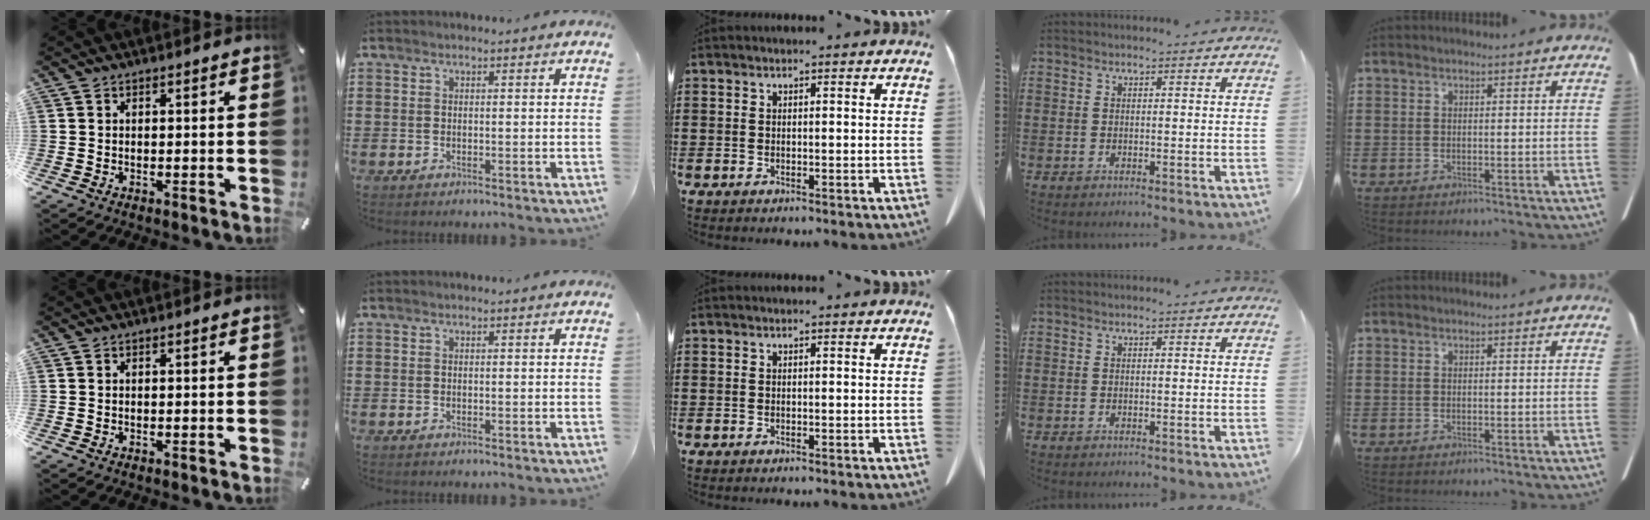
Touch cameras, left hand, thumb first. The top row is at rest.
{}